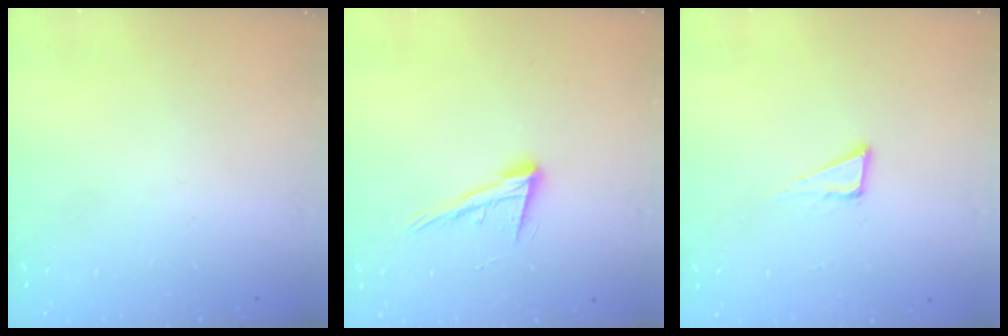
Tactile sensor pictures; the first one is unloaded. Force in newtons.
{"total": 13.2, "press": 12.7, "slide": 3.4}
{"total": 6.4, "press": 6.4, "slide": 0.4}